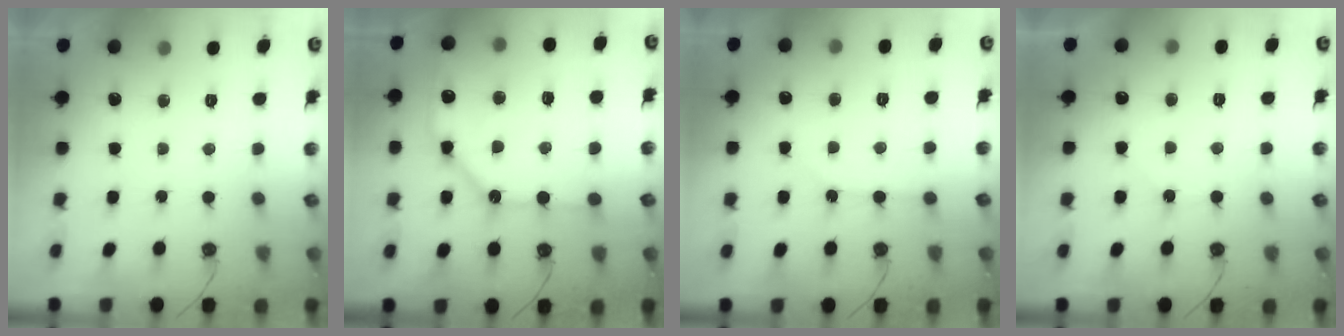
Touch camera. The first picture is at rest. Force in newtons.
{"total": 14.9, "press": 14.8, "slide": 1.8}
{"total": 3.1, "press": 3.1, "slide": 0.4}
{"total": 4.9, "press": 4.8, "slide": 0.7}